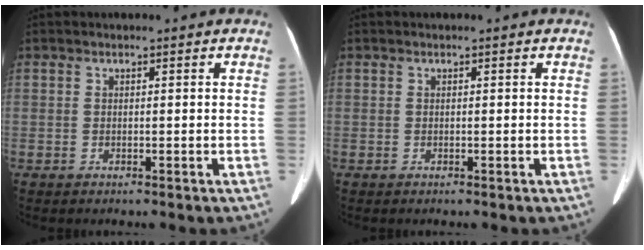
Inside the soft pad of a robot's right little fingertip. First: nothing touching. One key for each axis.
{"total": 0.0}